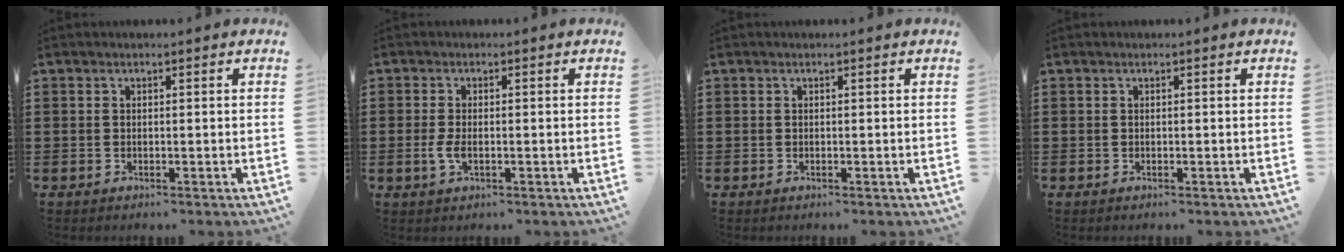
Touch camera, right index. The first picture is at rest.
{"total": 2.4, "force": [-0.5, 1.0, 2.1], "torque": [-0.054, -0.007, -0.012]}
{"total": 0.0}
{"total": 0.0}